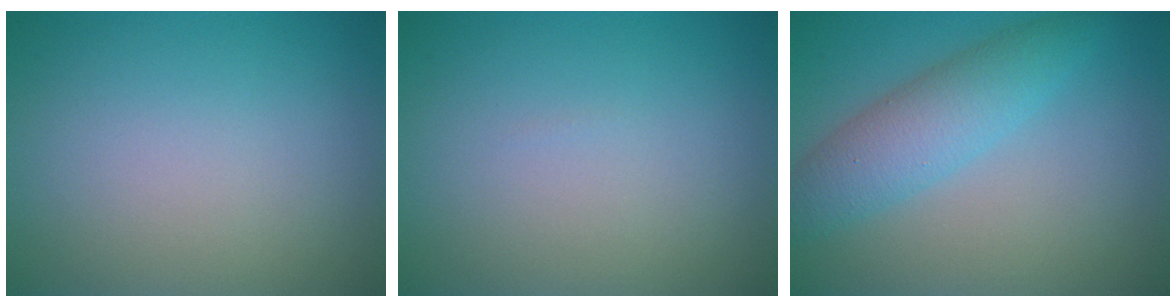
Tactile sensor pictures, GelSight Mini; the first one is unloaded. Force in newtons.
{"total": 0.0}
{"total": 4.5, "press": 4.5, "slide": 0.1}